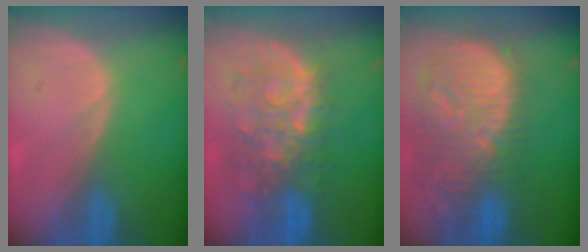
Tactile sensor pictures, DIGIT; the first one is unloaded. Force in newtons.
{"total": 9.5, "press": 8.8, "slide": 3.6}
{"total": 13.3, "press": 11.6, "slide": 6.5}